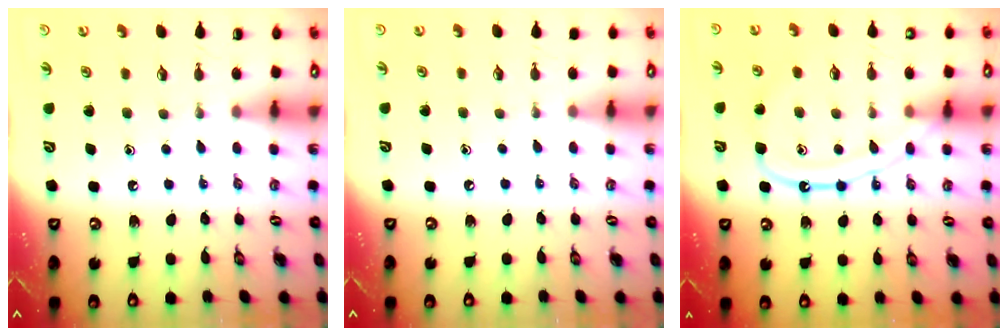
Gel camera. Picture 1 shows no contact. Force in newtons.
{"total": 0.9, "press": 0.9, "slide": 0.2}
{"total": 13.7, "press": 13.6, "slide": 1.3}